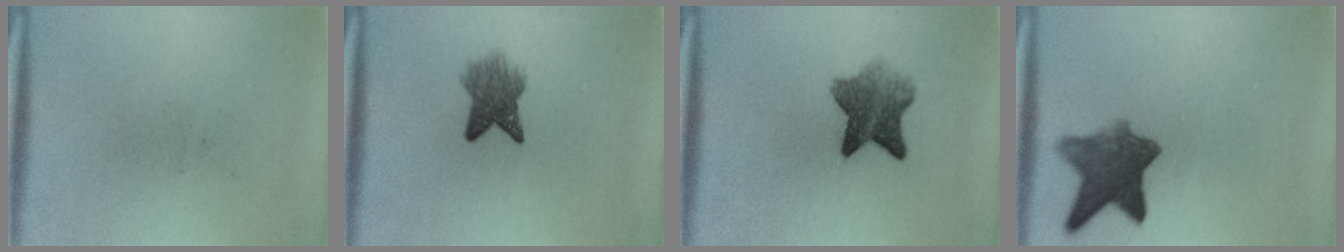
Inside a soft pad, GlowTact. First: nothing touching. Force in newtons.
{"total": 4.7}
{"total": 6.4}
{"total": 8.2}